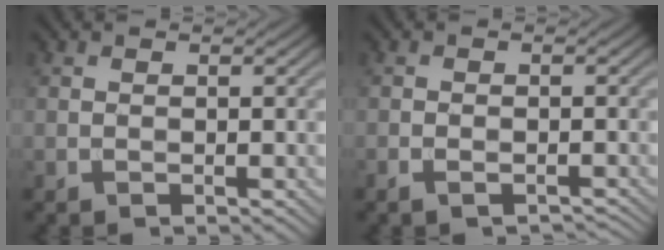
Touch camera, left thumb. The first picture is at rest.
{"total": 2.4, "force": [-1.6, 1.2, 1.2], "torque": [-0.019, -0.006, -0.022]}